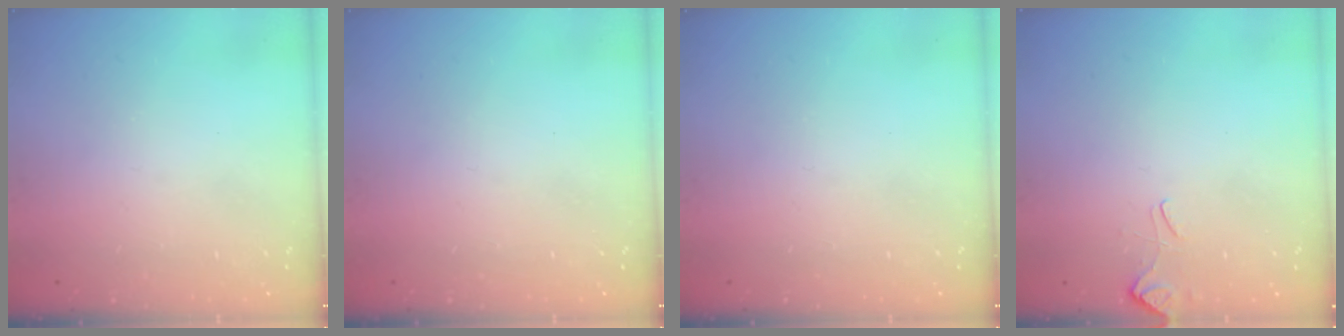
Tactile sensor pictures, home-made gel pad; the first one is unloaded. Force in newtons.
{"total": 0.0}
{"total": 0.0}
{"total": 3.4, "press": 3.3, "slide": 0.6}